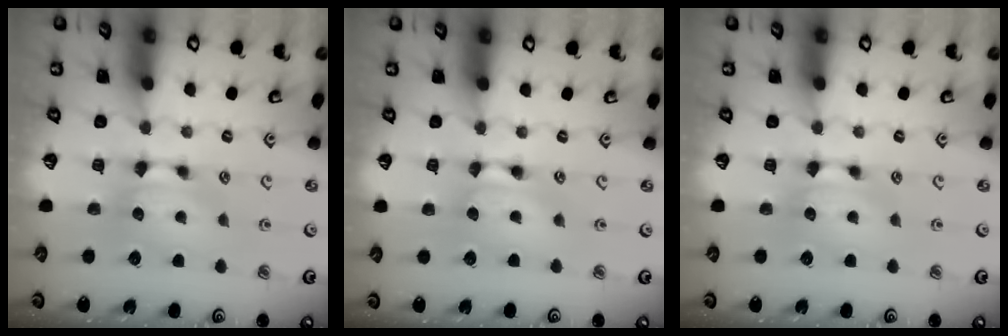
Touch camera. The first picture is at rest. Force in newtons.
{"total": 1.8, "press": 1.8, "slide": 0.1}
{"total": 0.0}